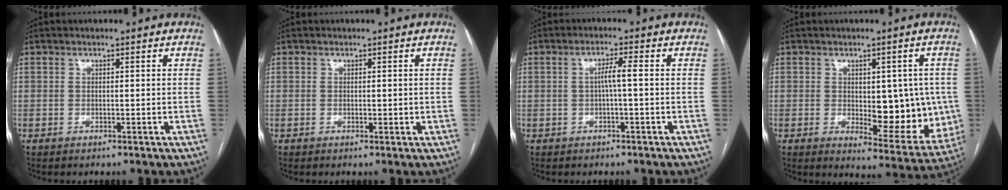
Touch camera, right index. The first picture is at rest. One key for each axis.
{"total": 0.7, "fx": 0.2, "fy": 0.4, "fz": 0.5, "tx": -0.002, "ty": 0.001, "tz": 0.005}
{"total": 2.7, "fx": -0.1, "fy": -0.2, "fz": 2.7, "tx": -0.045, "ty": 0.003, "tz": -0.002}
{"total": 11.8, "fx": -0.1, "fy": 5.4, "fz": 10.5, "tx": -0.112, "ty": -0.001, "tz": 0.018}